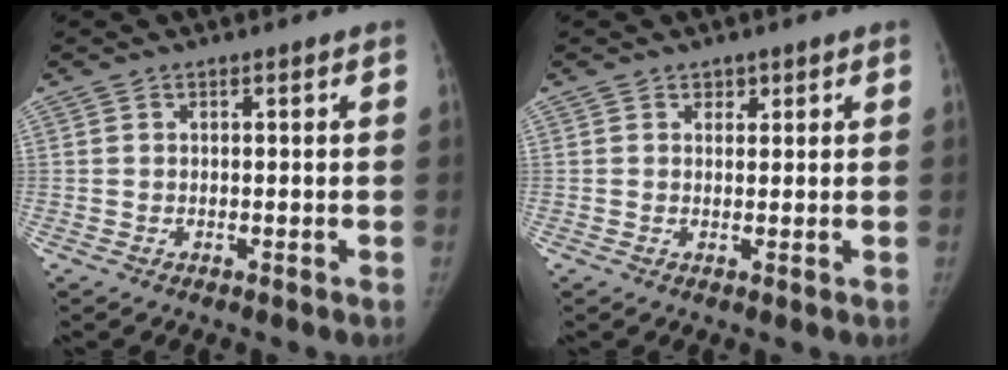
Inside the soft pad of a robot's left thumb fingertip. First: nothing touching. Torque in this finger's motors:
{"motor_torque": [0.10, -0.01, 0.54, -0.34, 0.03]}